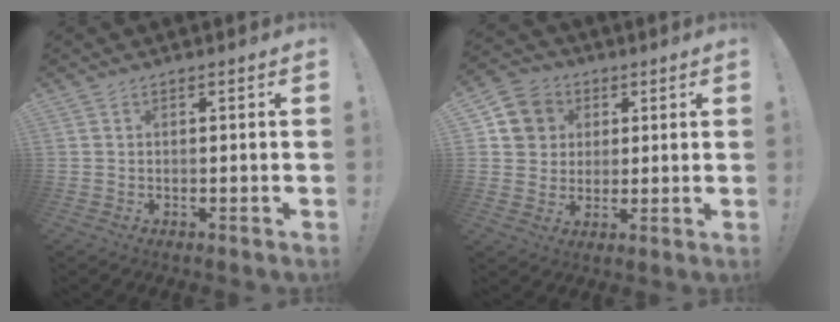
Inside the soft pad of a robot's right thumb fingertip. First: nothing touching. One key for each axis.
{"total": 9.3, "fx": 2.3, "fy": 8.8, "fz": 2.1, "tx": -0.030, "ty": -0.003, "tz": 0.053}